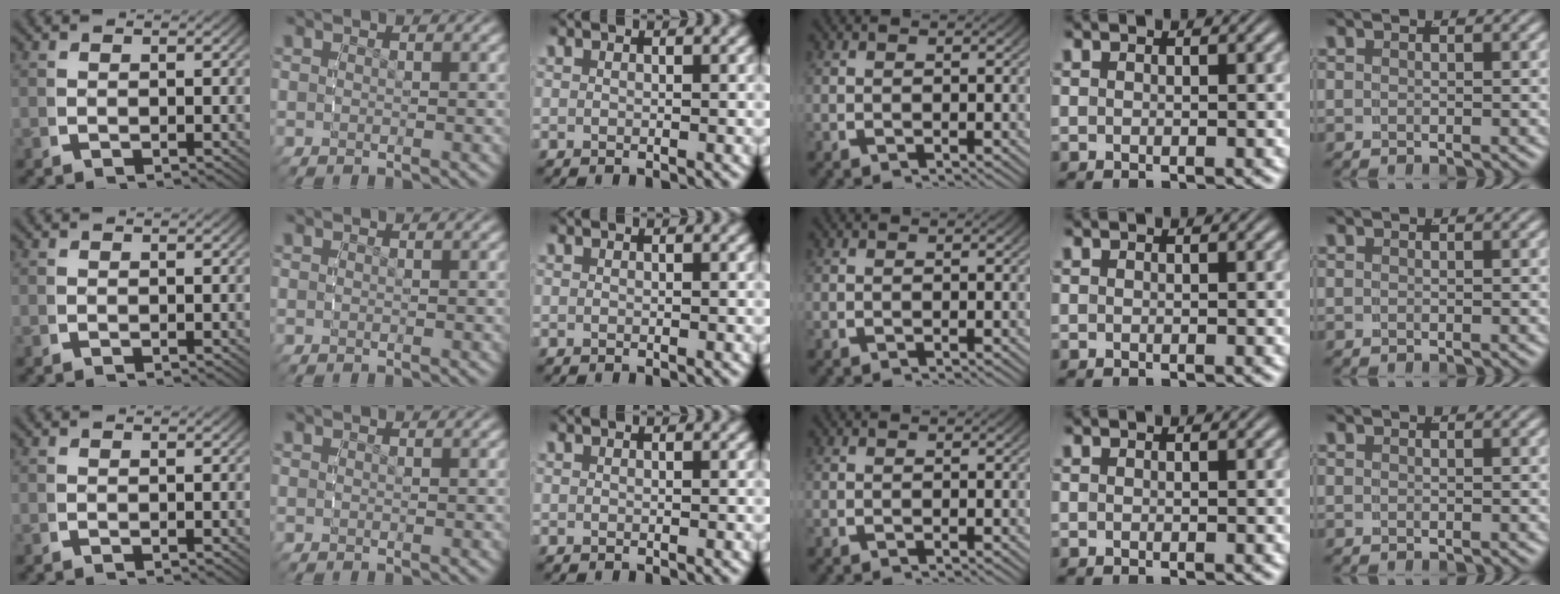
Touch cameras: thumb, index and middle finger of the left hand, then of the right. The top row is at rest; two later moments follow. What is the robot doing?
{"motion": "reach", "object": "toothpaste"}